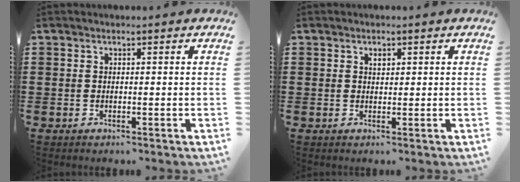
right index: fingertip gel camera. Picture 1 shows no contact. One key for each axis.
{"total": 1.1, "fx": 0.5, "fy": 0.6, "fz": 0.7, "tx": -0.016, "ty": 0.004, "tz": 0.009}